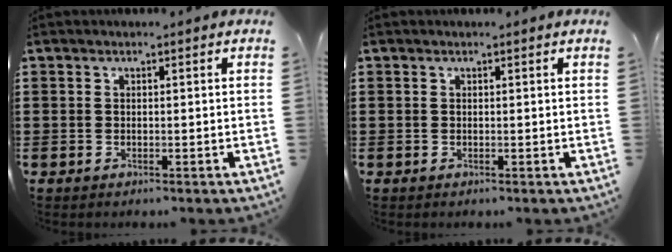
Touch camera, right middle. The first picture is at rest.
{"total": 0.0}